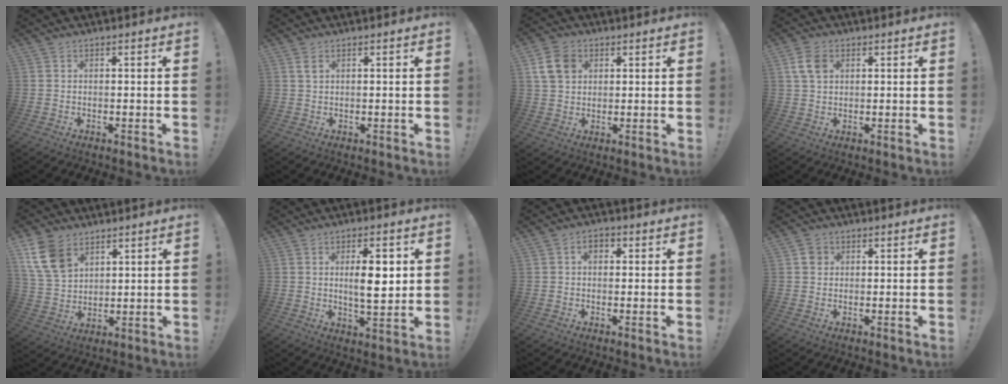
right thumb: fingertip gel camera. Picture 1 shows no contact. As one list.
[{"total": 2.0, "force": [1.1, 0.7, 1.5], "torque": [-0.024, -0.002, 0.018]}, {"total": 8.9, "force": [3.3, 6.7, 4.8], "torque": [-0.087, -0.001, 0.068]}, {"total": 6.1, "force": [2.0, 4.2, 4.0], "torque": [-0.074, 0.003, 0.040]}, {"total": 12.5, "force": [6.8, 8.3, 6.5], "torque": [-0.117, -0.029, 0.137]}, {"total": 9.5, "force": [1.6, 3.3, 8.8], "torque": [-0.131, -0.010, 0.018]}, {"total": 3.4, "force": [0.5, 2.3, 2.4], "torque": [-0.031, 0.003, 0.005]}, {"total": 2.7, "force": [0.7, 2.4, 0.8], "torque": [-0.004, 0.001, 0.012]}]